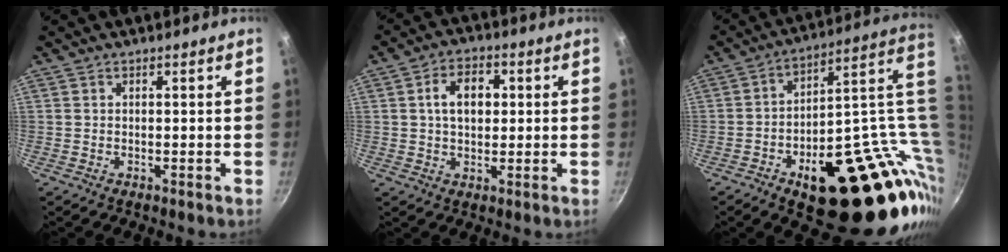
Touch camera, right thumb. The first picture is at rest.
{"total": 7.6, "force": [1.2, 5.2, 5.5], "torque": [-0.070, 0.010, 0.016]}
{"total": 32.0, "force": [0.3, 16.4, 27.5], "torque": [-0.309, 0.013, 0.036]}